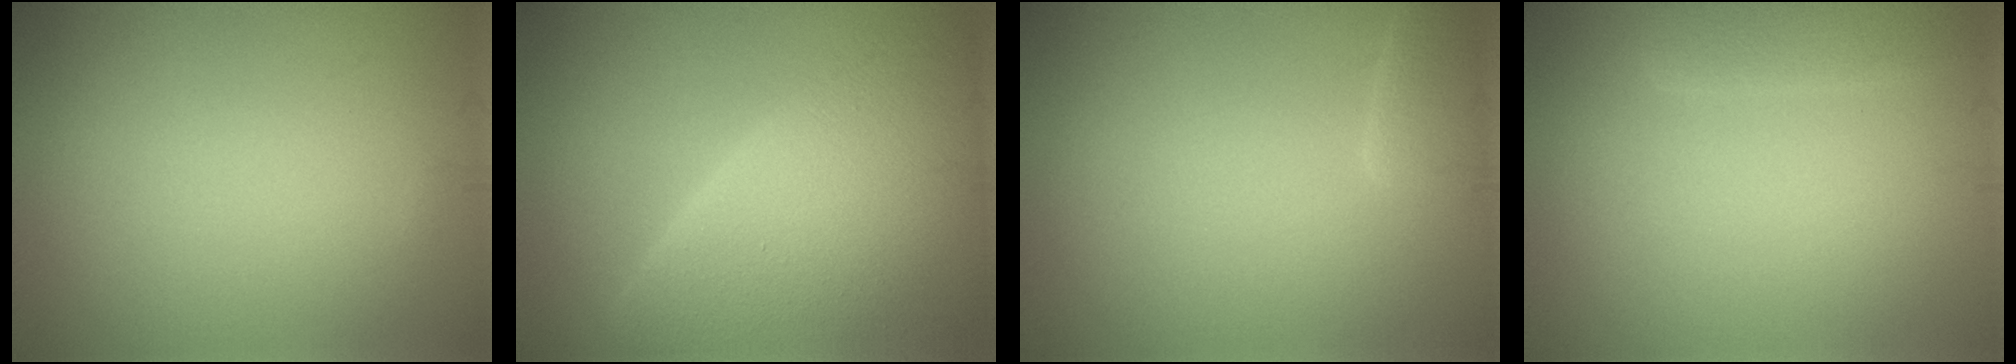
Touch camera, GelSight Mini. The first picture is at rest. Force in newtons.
{"total": 10.6, "press": 10.6, "slide": 0.7}
{"total": 2.3, "press": 2.3, "slide": 0.2}
{"total": 2.2, "press": 2.2, "slide": 0.1}